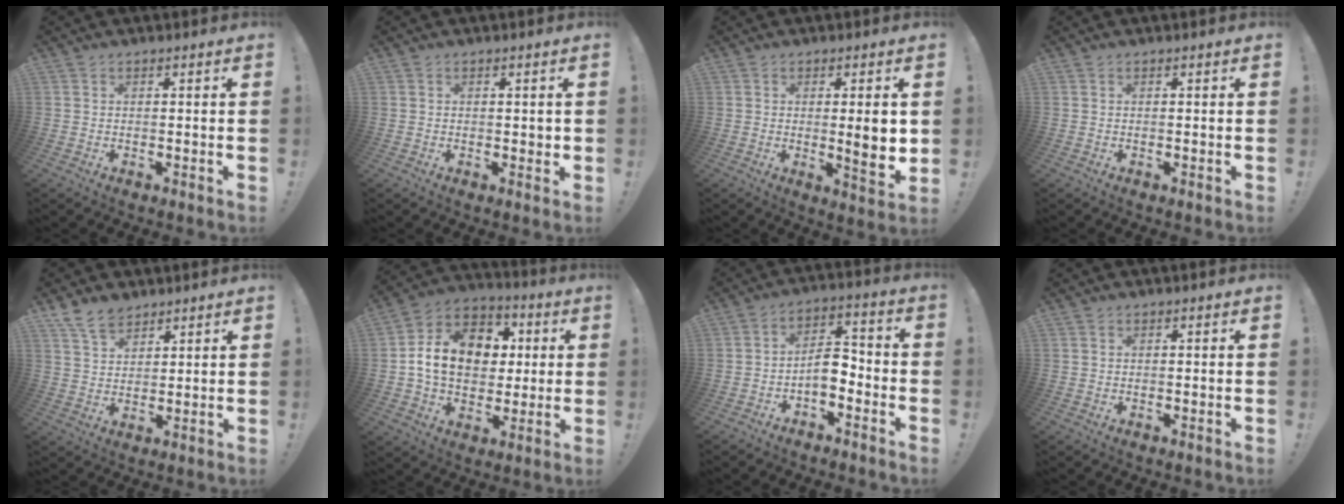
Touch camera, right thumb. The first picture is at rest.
{"total": 1.4, "force": [0.0, 1.1, 0.9], "torque": [-0.009, 0.004, -0.002]}
{"total": 8.4, "force": [0.6, 1.3, 8.2], "torque": [-0.102, -0.018, 0.007]}
{"total": 0.0}
{"total": 7.6, "force": [5.8, 4.1, 2.6], "torque": [-0.056, -0.027, 0.115]}
{"total": 17.2, "force": [2.3, 13.3, 10.5], "torque": [-0.154, 0.012, 0.052]}
{"total": 8.5, "force": [-3.6, 4.8, 6.0], "torque": [-0.107, 0.022, -0.065]}
{"total": 0.0}